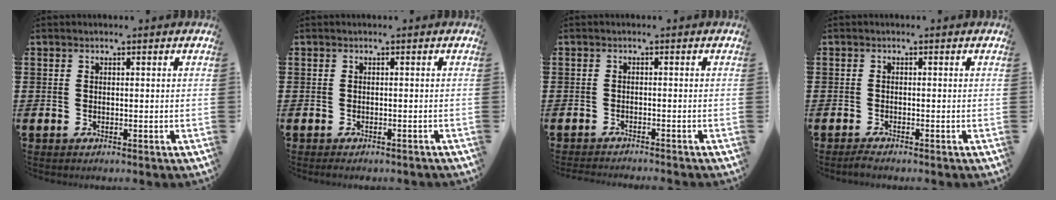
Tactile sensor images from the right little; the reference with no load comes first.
{"total": 0.5, "force": [-0.5, 0.1, 0.2], "torque": [-0.005, -0.002, -0.010]}
{"total": 1.0, "force": [-1.0, -0.2, 0.0], "torque": [-0.001, 0.000, -0.021]}
{"total": 1.0, "force": [-0.8, 0.1, 0.6], "torque": [-0.011, -0.002, -0.015]}